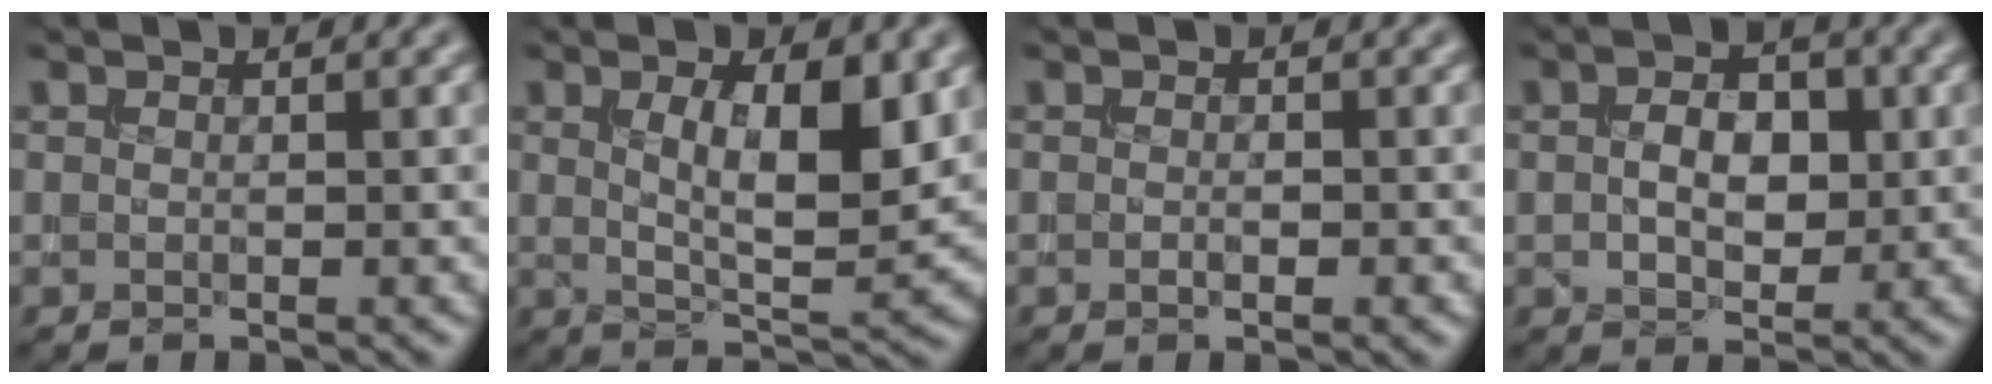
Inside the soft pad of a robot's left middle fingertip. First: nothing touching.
{"total": 6.7, "force": [1.5, 2.2, 6.2], "torque": [-0.102, -0.008, 0.029]}
{"total": 1.0, "force": [-0.4, 0.4, 0.9], "torque": [-0.015, -0.001, -0.003]}
{"total": 4.1, "force": [0.2, 2.5, 3.2], "torque": [-0.060, 0.002, 0.002]}